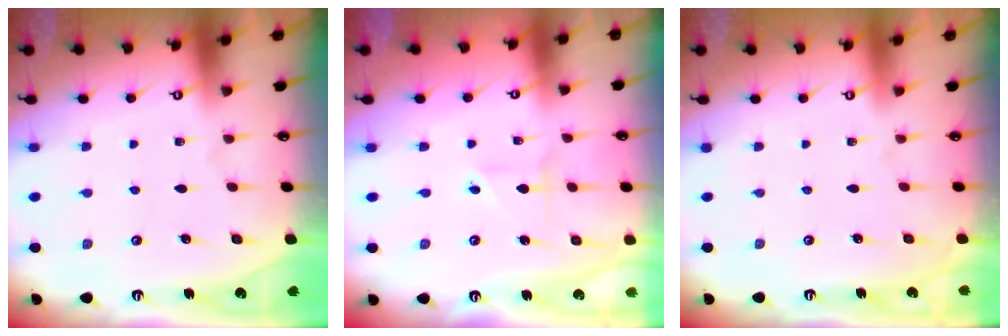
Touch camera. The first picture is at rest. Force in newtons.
{"total": 2.0, "press": 1.9, "slide": 0.5}
{"total": 0.0}